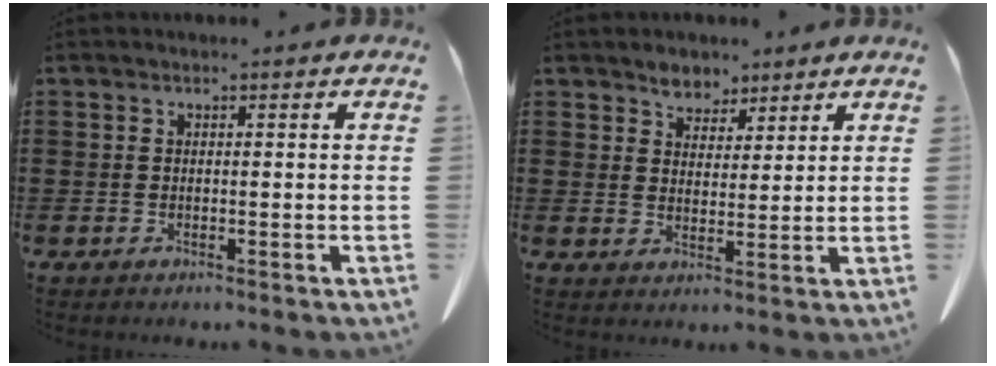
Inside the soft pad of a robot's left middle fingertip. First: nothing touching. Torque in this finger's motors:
{"motor_torque": [2.14, 0.00, 0.09, 0.02]}